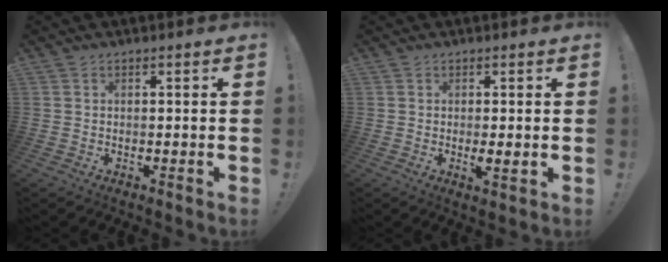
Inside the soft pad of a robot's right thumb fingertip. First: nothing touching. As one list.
[{"total": 2.6, "force": [0.4, 0.4, 2.6], "torque": [-0.033, -0.010, 0.006]}]